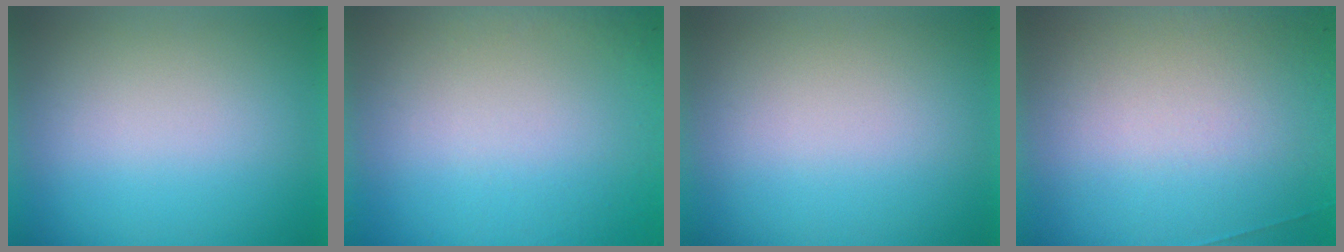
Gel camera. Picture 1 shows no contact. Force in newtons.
{"total": 5.3}
{"total": 0.0}
{"total": 6.7}